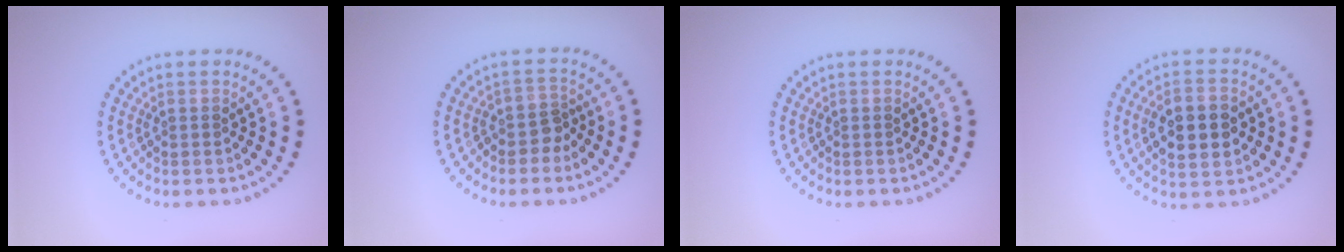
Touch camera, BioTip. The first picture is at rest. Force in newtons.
{"total": 1.9, "press": 1.5, "slide": 1.2}
{"total": 0.0}
{"total": 5.2, "press": 5.2, "slide": 0.2}